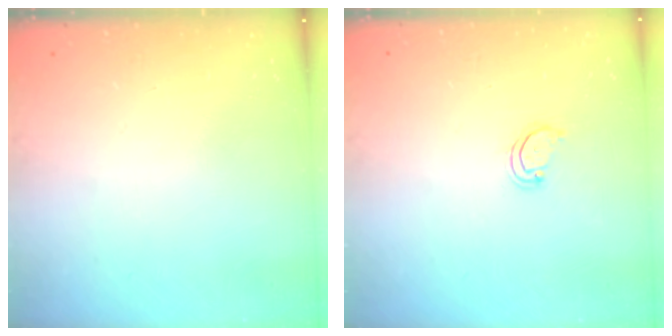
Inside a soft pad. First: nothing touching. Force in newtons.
{"total": 2.5, "press": 2.5, "slide": 0.2}